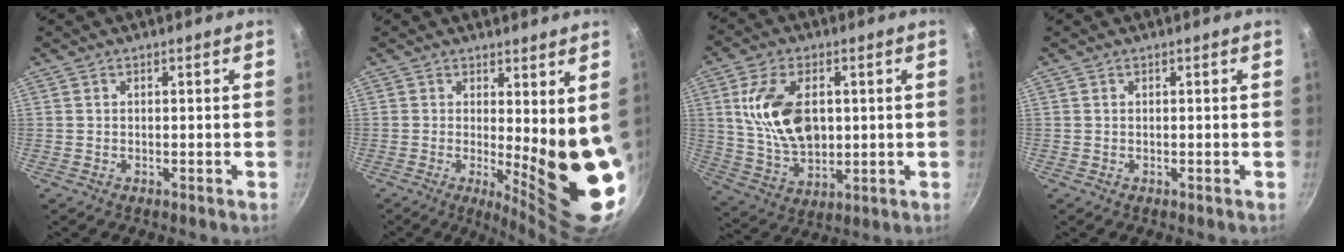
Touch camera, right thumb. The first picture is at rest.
{"total": 11.9, "force": [1.2, 2.9, 11.4], "torque": [-0.124, -0.044, 0.025]}
{"total": 14.6, "force": [2.2, 8.8, 11.4], "torque": [-0.192, -0.013, 0.048]}
{"total": 0.0}